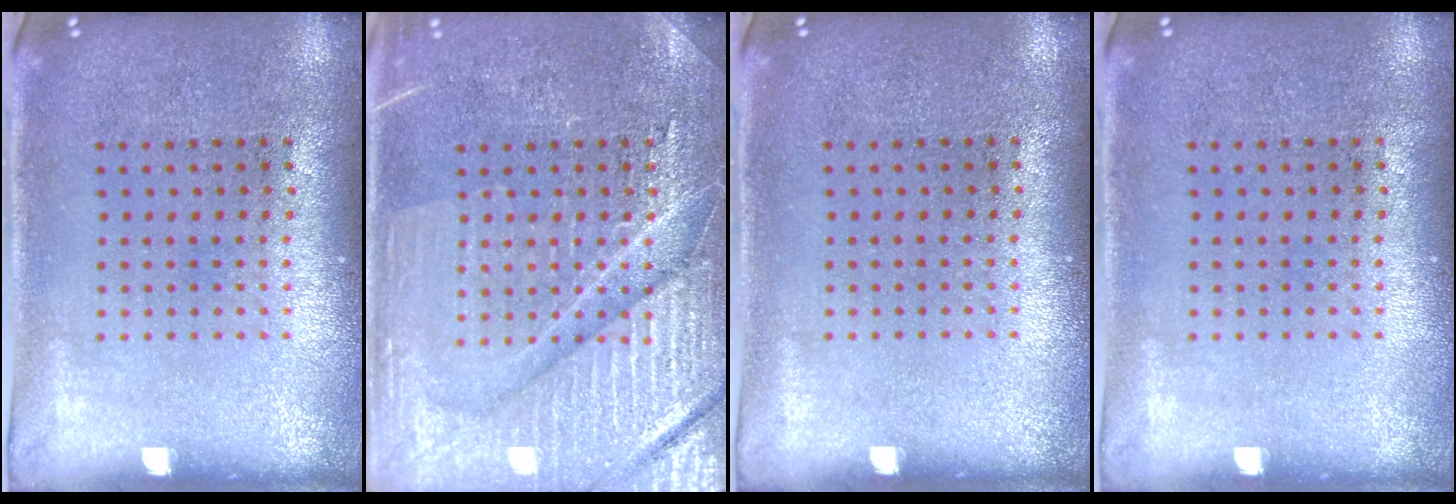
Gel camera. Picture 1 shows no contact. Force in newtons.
{"total": 6.7, "press": 6.7, "slide": 0.9}
{"total": 0.0}
{"total": 0.0}